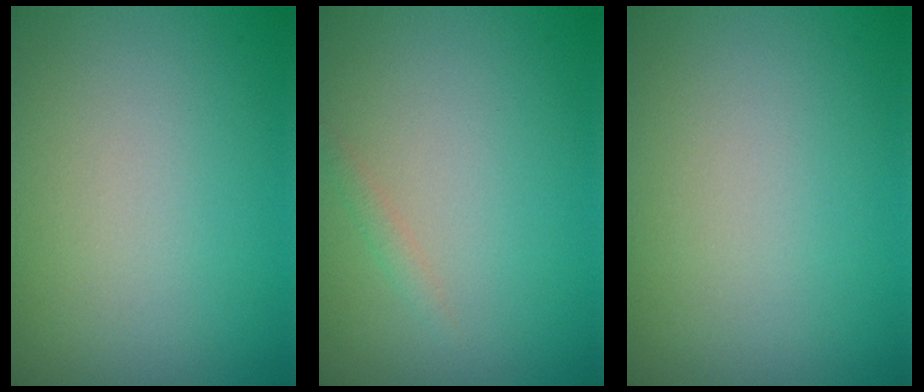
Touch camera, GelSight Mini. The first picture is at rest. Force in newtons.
{"total": 0.7, "press": 0.7, "slide": 0.1}
{"total": 0.0}